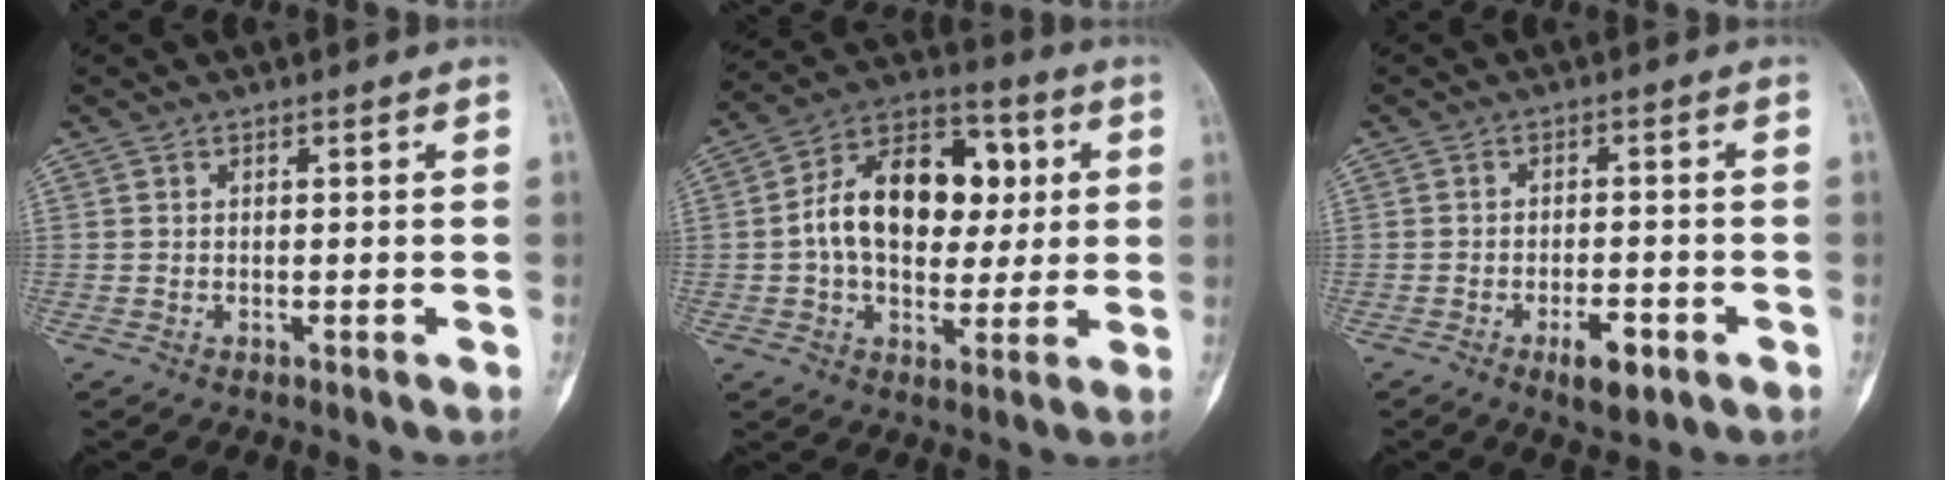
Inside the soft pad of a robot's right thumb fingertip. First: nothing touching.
{"total": 18.0, "force": [1.8, 12.0, 13.3], "torque": [-0.176, 0.026, 0.022]}
{"total": 5.2, "force": [-2.7, 2.1, 4.0], "torque": [-0.059, 0.011, -0.039]}